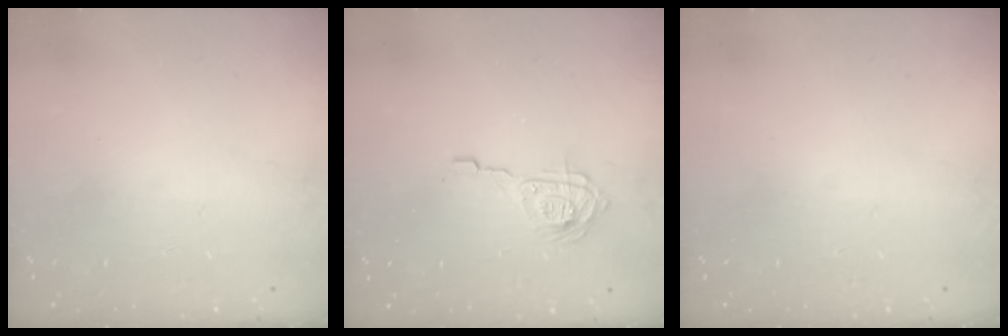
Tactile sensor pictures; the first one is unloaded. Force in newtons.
{"total": 10.3, "press": 10.3, "slide": 1.0}
{"total": 0.0}